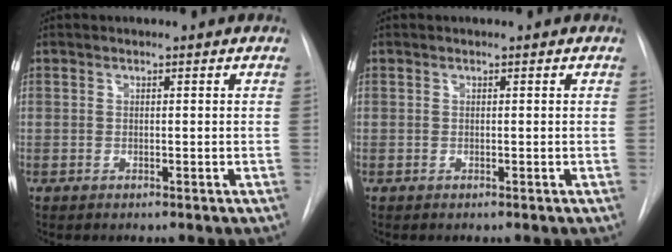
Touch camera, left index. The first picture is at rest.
{"total": 0.0}